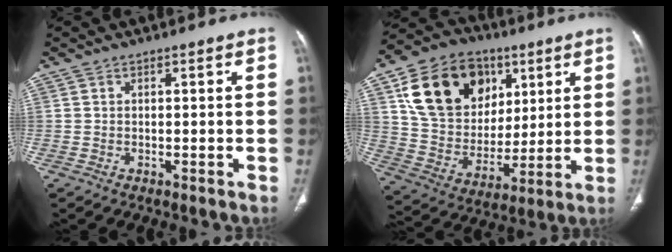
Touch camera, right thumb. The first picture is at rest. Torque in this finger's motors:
{"motor_torque": [0.99, 0.93, -0.75, -0.05, -0.02]}